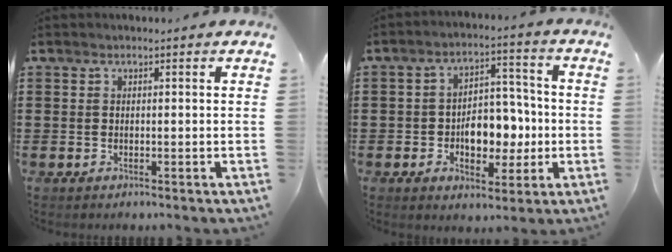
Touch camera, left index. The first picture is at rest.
{"total": 7.4, "force": [-1.4, 5.0, 5.2], "torque": [-0.075, 0.007, -0.028]}